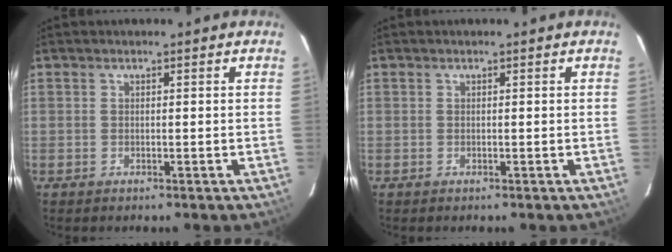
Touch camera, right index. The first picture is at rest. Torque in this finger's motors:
{"motor_torque": [0.00, 0.00, 0.02, 0.00]}